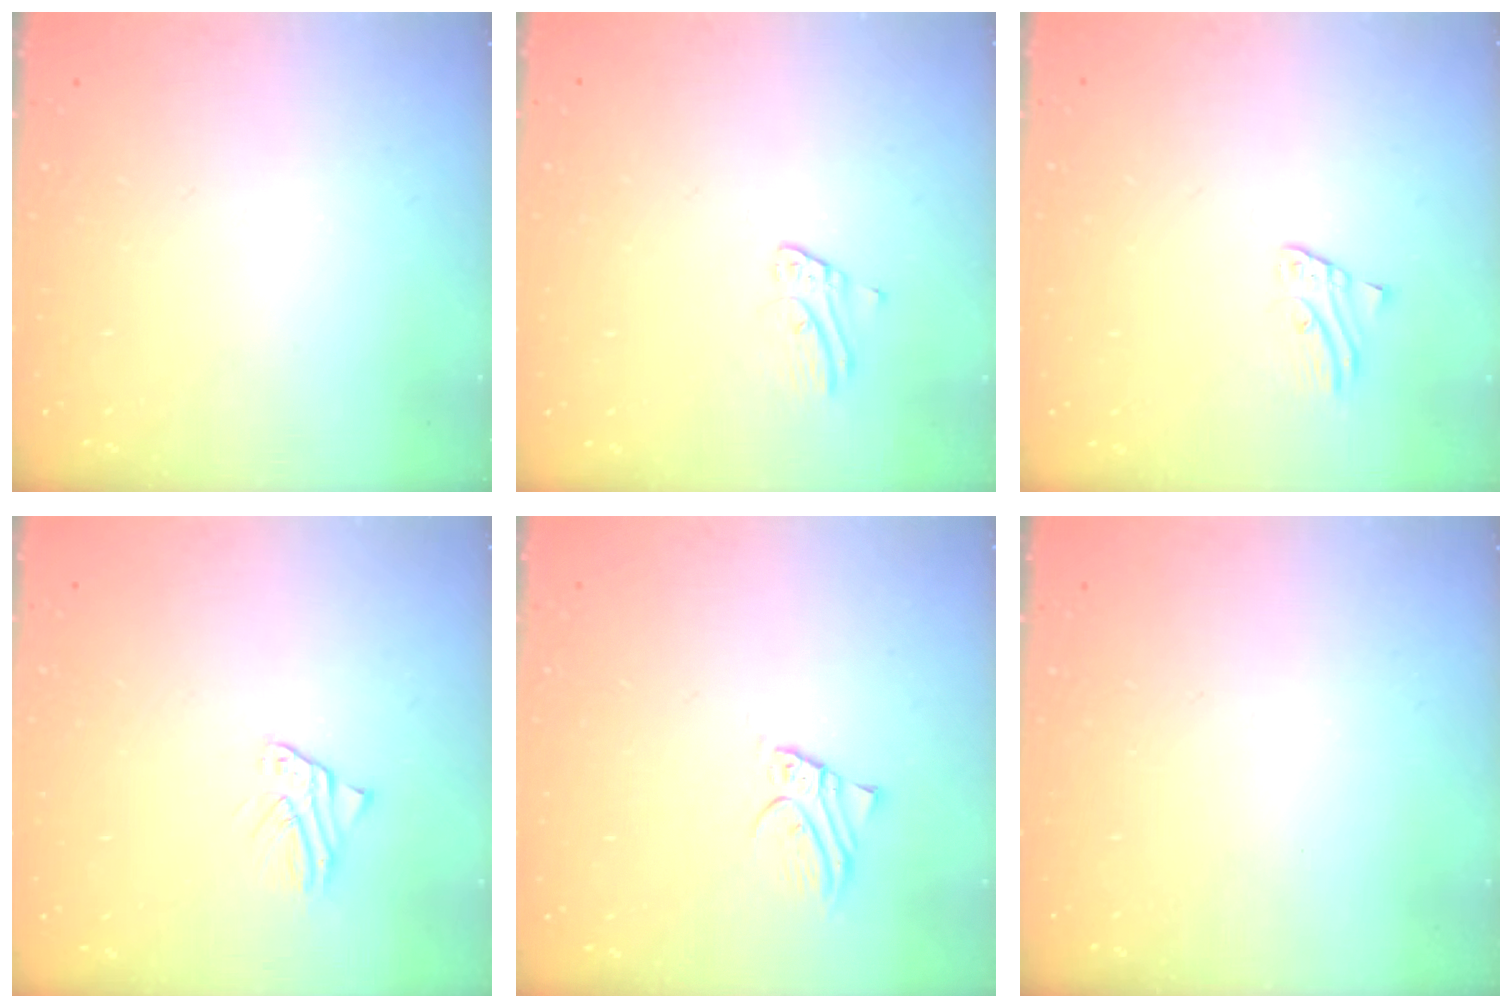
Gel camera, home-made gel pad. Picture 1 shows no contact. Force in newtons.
{"total": 2.7, "press": 2.7, "slide": 0.2}
{"total": 1.4, "press": 1.4, "slide": 0.1}
{"total": 2.5, "press": 2.4, "slide": 0.3}
{"total": 2.4, "press": 2.4, "slide": 0.1}
{"total": 0.0}